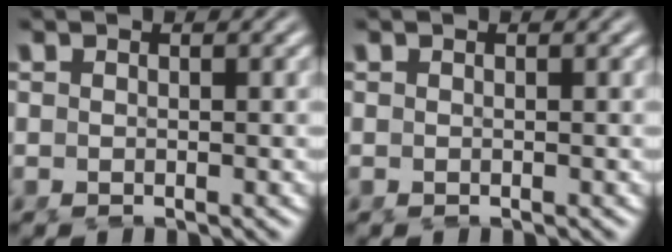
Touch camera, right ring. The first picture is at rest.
{"total": 0.0}